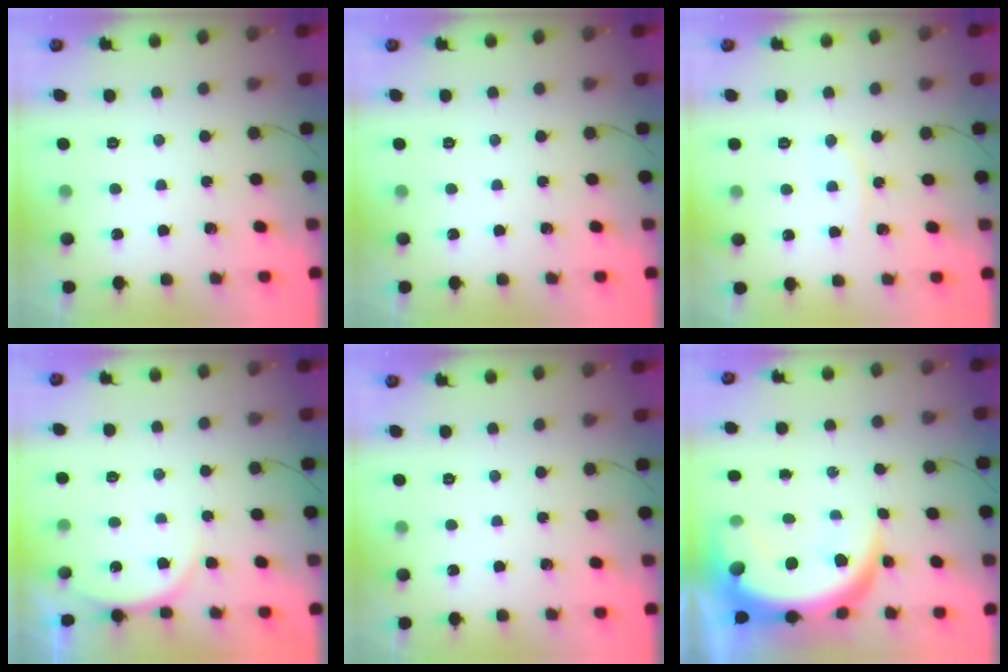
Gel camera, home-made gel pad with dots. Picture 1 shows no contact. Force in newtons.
{"total": 0.0}
{"total": 5.9, "press": 5.9, "slide": 0.2}
{"total": 4.4, "press": 3.9, "slide": 2.0}
{"total": 0.0}
{"total": 11.9, "press": 11.9, "slide": 1.2}